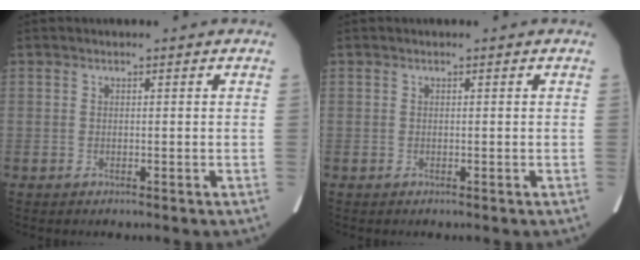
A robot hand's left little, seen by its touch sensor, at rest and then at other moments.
{"total": 0.0}